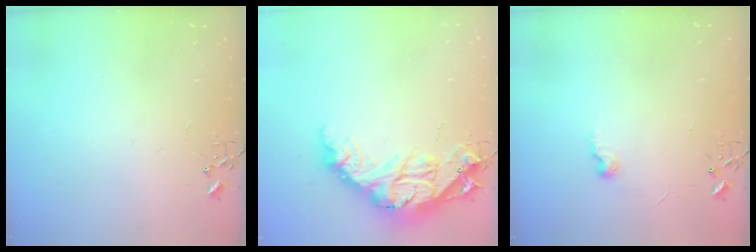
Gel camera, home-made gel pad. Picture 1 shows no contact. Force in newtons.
{"total": 21.4, "press": 21.3, "slide": 2.0}
{"total": 7.0, "press": 7.0, "slide": 0.6}